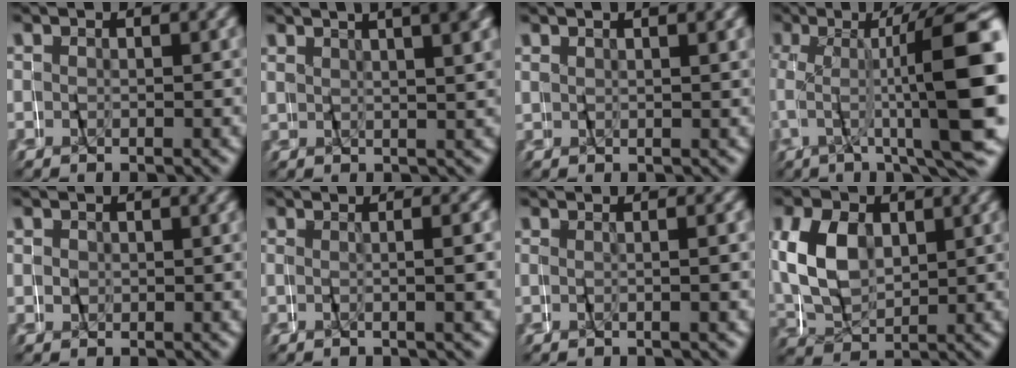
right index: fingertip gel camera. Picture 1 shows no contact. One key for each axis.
{"total": 6.8, "fx": 3.5, "fy": 2.1, "fz": 5.4, "tx": -0.062, "ty": 0.027, "tz": 0.050}
{"total": 1.1, "fx": 1.0, "fy": -0.1, "fz": 0.6, "tx": -0.012, "ty": 0.004, "tz": 0.020}
{"total": 13.2, "fx": 0.6, "fy": 3.4, "fz": 12.7, "tx": -0.190, "ty": 0.020, "tz": 0.008}
{"total": 1.0, "fx": 0.3, "fy": 0.9, "fz": 0.1, "tx": 0.001, "ty": 0.002, "tz": 0.007}
{"total": 1.4, "fx": -0.5, "fy": -1.1, "fz": 0.7, "tx": -0.021, "ty": 0.006, "tz": -0.006}
{"total": 1.1, "fx": -0.4, "fy": -0.8, "fz": 0.5, "tx": -0.017, "ty": 0.006, "tz": -0.006}
{"total": 4.9, "fx": 1.2, "fy": 3.7, "fz": 3.0, "tx": -0.074, "ty": 0.001, "tz": 0.025}